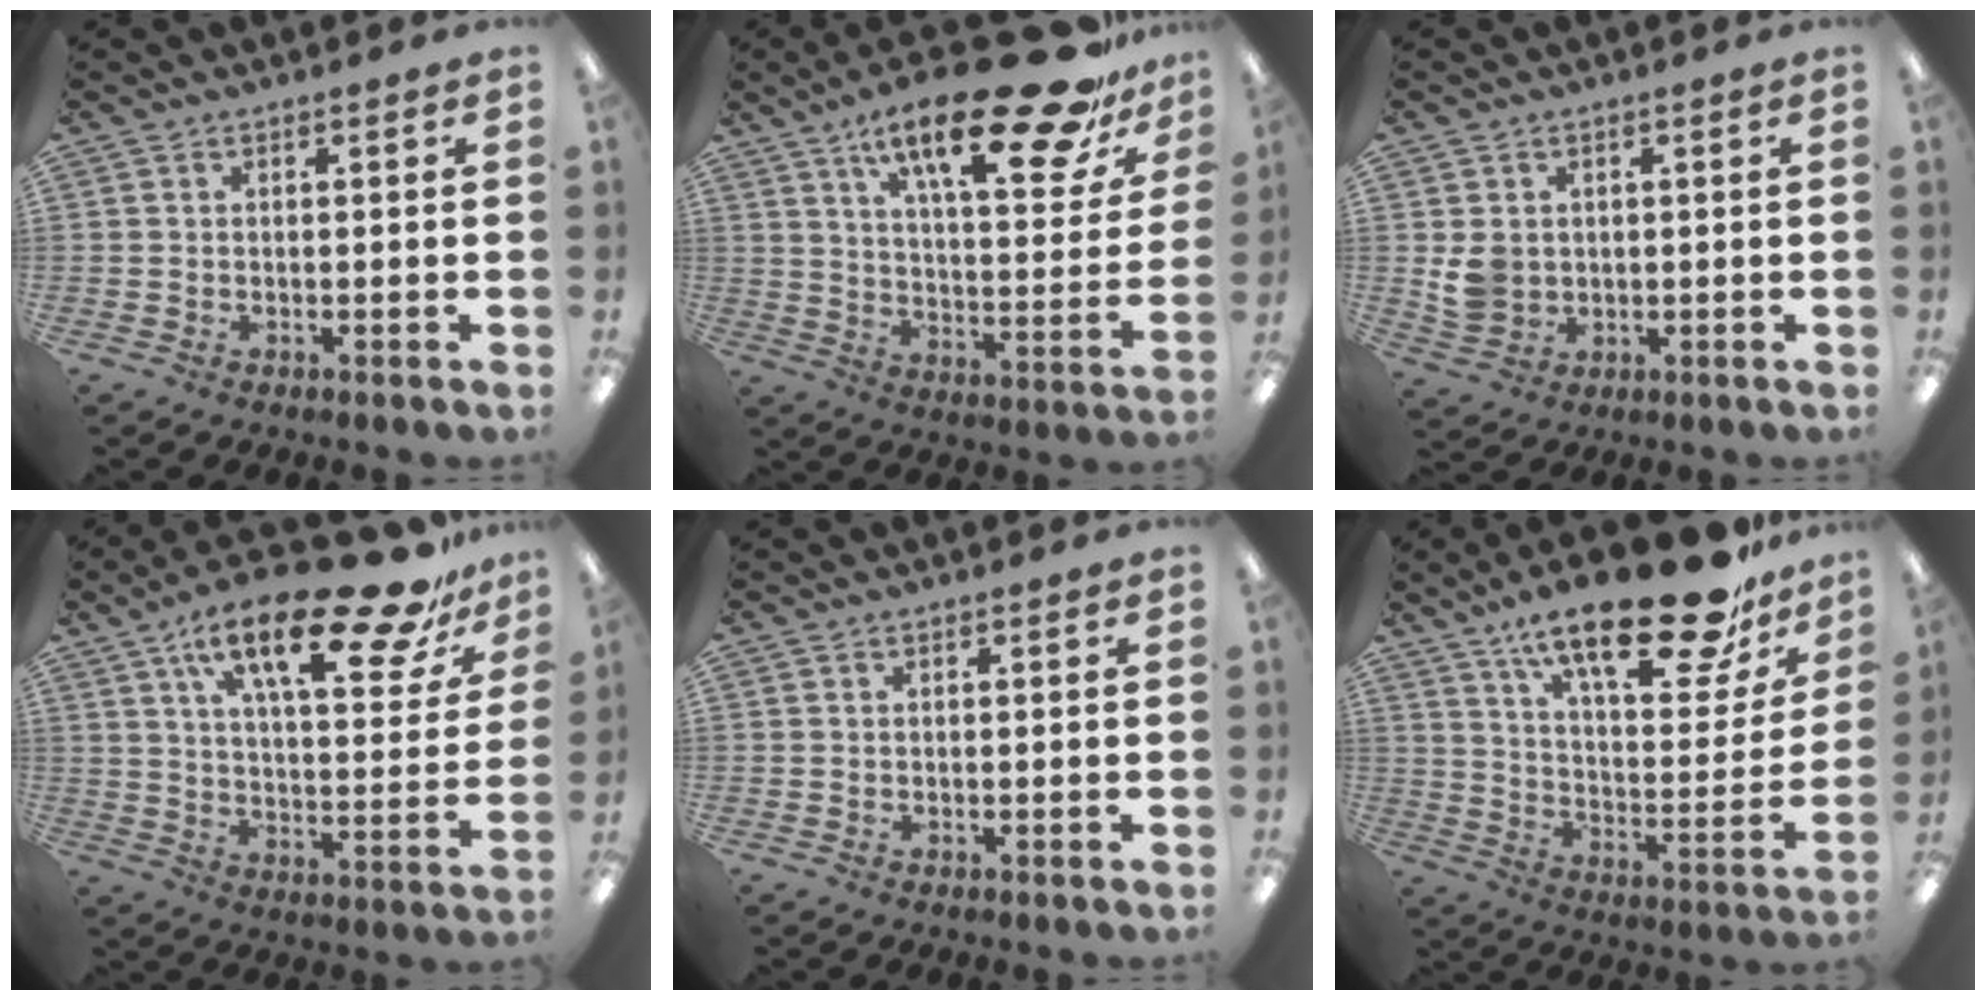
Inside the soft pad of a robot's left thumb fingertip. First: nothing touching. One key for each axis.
{"total": 25.2, "fx": 16.6, "fy": 7.5, "fz": 17.4, "tx": -0.259, "ty": -0.101, "tz": 0.264}
{"total": 5.2, "fx": 1.0, "fy": 4.7, "fz": 1.8, "tx": -0.025, "ty": 0.005, "tz": 0.023}
{"total": 23.7, "fx": 15.1, "fy": 8.0, "fz": 16.4, "tx": -0.244, "ty": -0.087, "tz": 0.242}
{"total": 0.0}
{"total": 25.5, "fx": 18.0, "fy": 8.2, "fz": 16.1, "tx": -0.237, "ty": -0.116, "tz": 0.293}